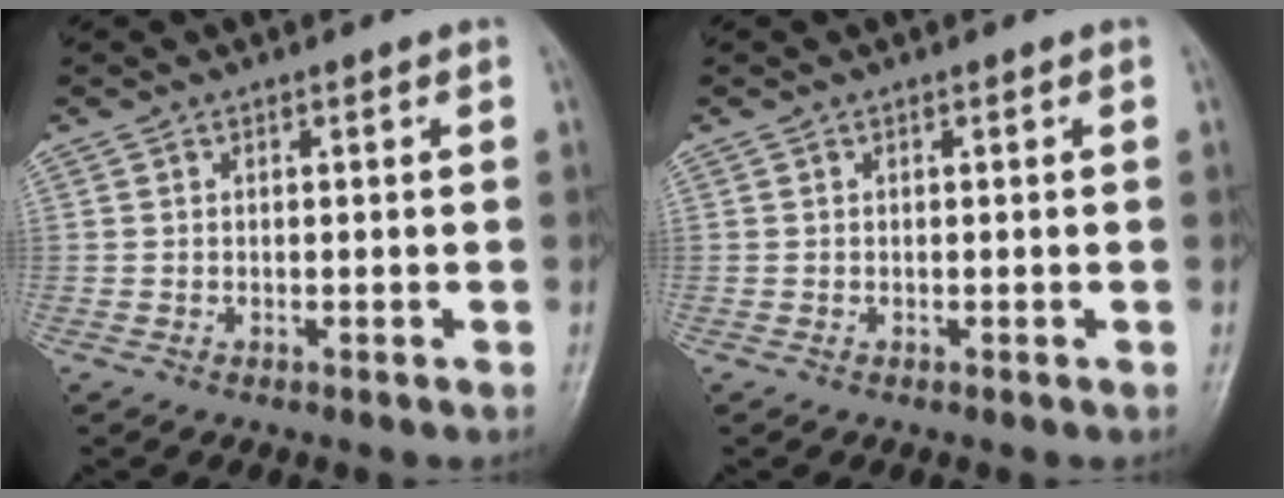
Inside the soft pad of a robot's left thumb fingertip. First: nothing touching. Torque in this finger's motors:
{"motor_torque": [0.01, -0.01, -0.01, -0.01, 0.00]}